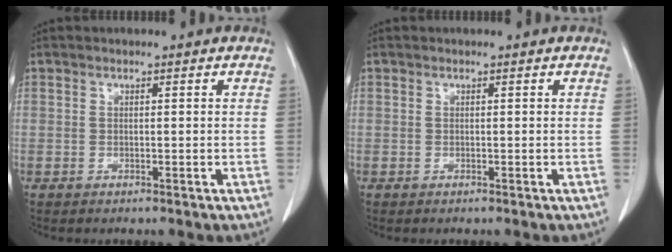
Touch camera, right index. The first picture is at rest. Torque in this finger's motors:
{"motor_torque": [0.00, 0.00, 0.00, 0.00]}